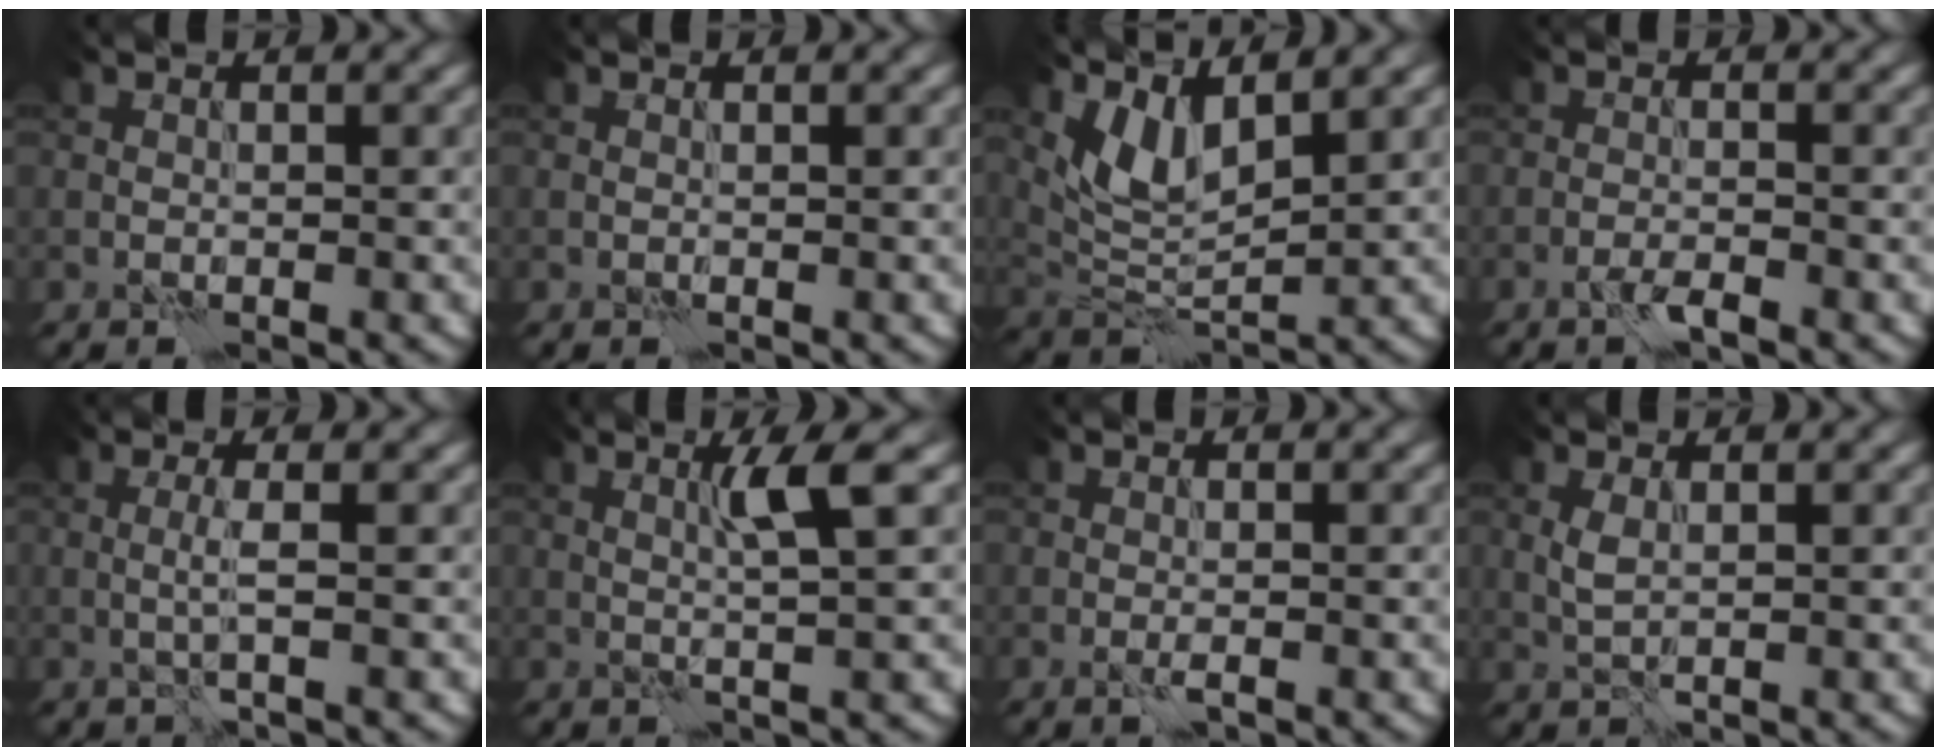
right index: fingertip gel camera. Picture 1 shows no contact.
{"total": 0.0}
{"total": 4.6, "force": [2.8, 1.8, 3.2], "torque": [-0.071, -0.009, 0.056]}
{"total": 1.5, "force": [-1.1, 0.2, 1.1], "torque": [-0.021, 0.006, -0.025]}
{"total": 1.7, "force": [0.0, 0.1, 1.7], "torque": [-0.037, 0.001, -0.005]}
{"total": 3.1, "force": [1.0, 0.0, 3.0], "torque": [-0.053, 0.004, 0.017]}
{"total": 0.9, "force": [-0.4, 0.0, 0.8], "torque": [-0.015, -0.002, -0.009]}
{"total": 1.4, "force": [0.4, 0.5, 1.3], "torque": [-0.035, 0.001, 0.010]}